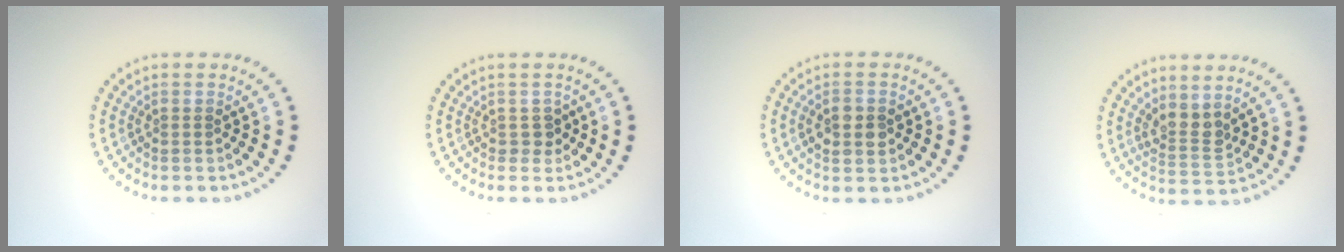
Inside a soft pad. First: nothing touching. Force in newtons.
{"total": 1.1, "press": 1.0, "slide": 0.4}
{"total": 2.9, "press": 2.9, "slide": 0.1}
{"total": 2.4, "press": 2.0, "slide": 1.4}